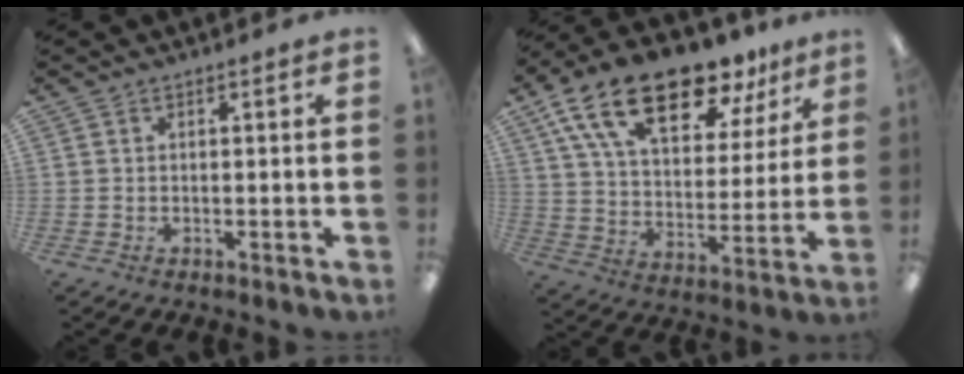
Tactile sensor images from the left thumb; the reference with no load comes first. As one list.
[{"total": 20.7, "force": [14.1, 8.9, 12.2], "torque": [-0.211, -0.077, 0.246]}]